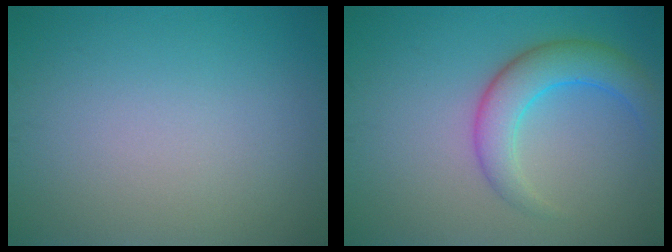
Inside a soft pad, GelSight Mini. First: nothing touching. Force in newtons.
{"total": 4.6, "press": 4.6, "slide": 0.2}